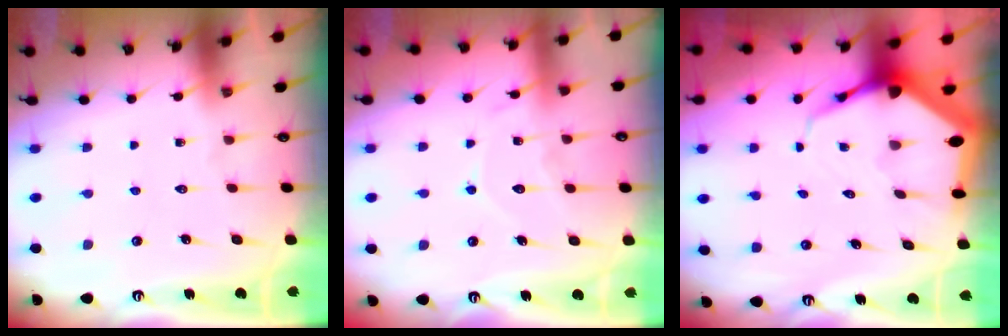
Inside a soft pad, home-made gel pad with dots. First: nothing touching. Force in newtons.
{"total": 9.7, "press": 9.7, "slide": 1.0}
{"total": 6.7, "press": 6.7, "slide": 0.6}